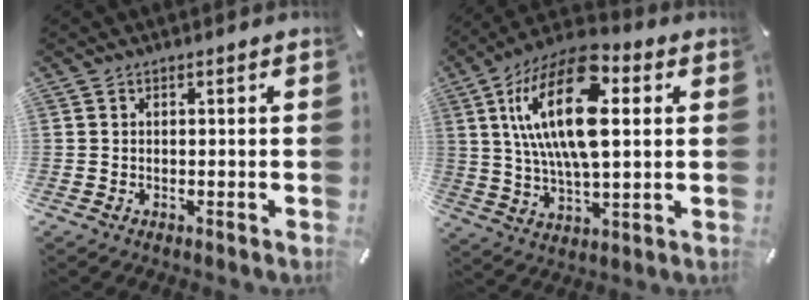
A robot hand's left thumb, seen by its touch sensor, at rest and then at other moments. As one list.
[{"total": 21.6, "force": [6.5, 10.3, 17.8], "torque": [-0.361, -0.011, 0.101]}]